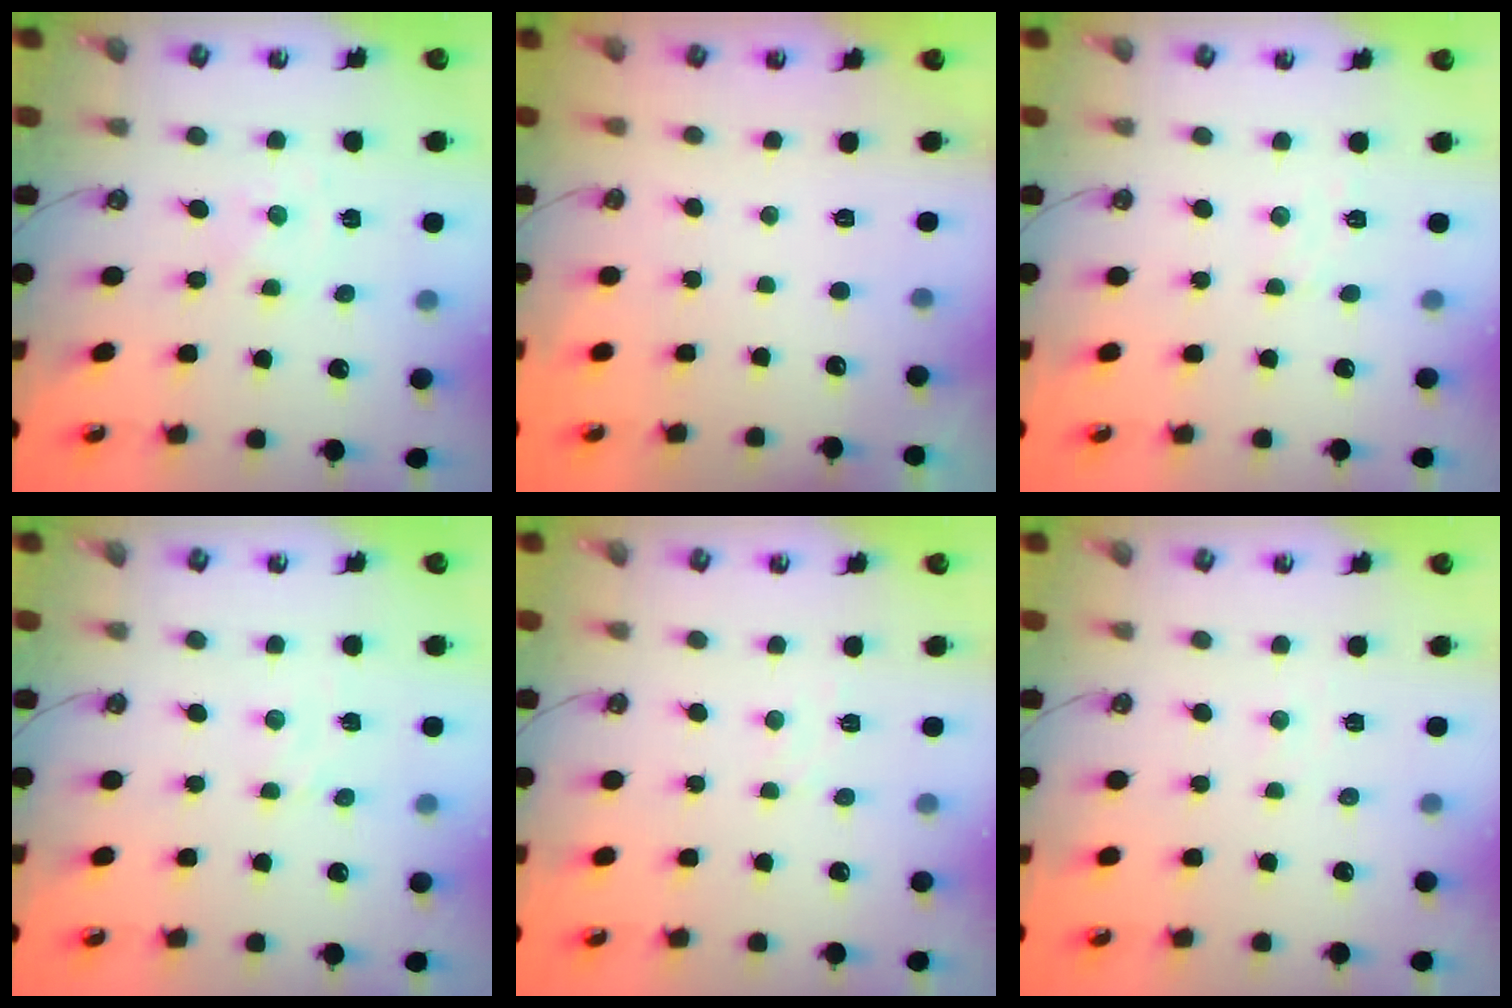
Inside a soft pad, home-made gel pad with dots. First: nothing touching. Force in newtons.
{"total": 0.0}
{"total": 3.8, "press": 3.8, "slide": 0.5}
{"total": 2.3, "press": 2.3, "slide": 0.4}
{"total": 3.9, "press": 3.9, "slide": 0.4}
{"total": 3.8, "press": 3.8, "slide": 0.5}